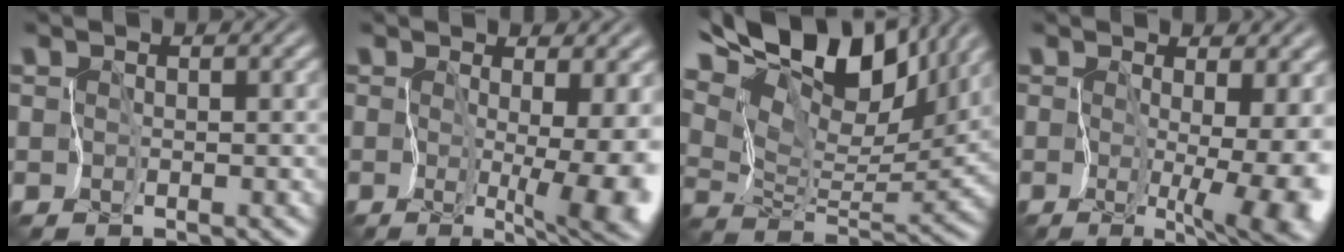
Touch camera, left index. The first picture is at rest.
{"total": 8.4, "force": [-0.6, 2.8, 7.9], "torque": [-0.097, -0.008, -0.007]}
{"total": 12.9, "force": [9.3, 5.0, 7.5], "torque": [-0.152, 0.031, 0.165]}
{"total": 9.4, "force": [-0.7, 3.6, 8.7], "torque": [-0.104, -0.009, -0.009]}